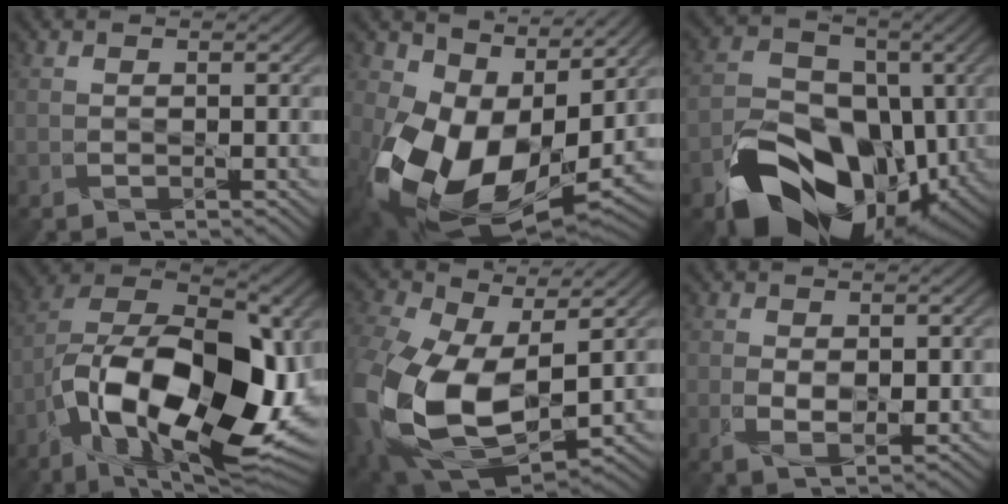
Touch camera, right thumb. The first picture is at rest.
{"total": 15.8, "force": [1.1, 11.4, 10.9], "torque": [-0.221, -0.043, 0.044]}
{"total": 16.7, "force": [-7.1, 11.3, 10.0], "torque": [-0.173, -0.030, -0.121]}
{"total": 20.2, "force": [-6.0, 10.8, 16.0], "torque": [-0.295, -0.009, -0.095]}
{"total": 18.8, "force": [-0.6, 12.5, 13.9], "torque": [-0.352, -0.063, 0.026]}
{"total": 3.2, "force": [0.4, 2.1, 2.4], "torque": [-0.052, -0.008, 0.013]}